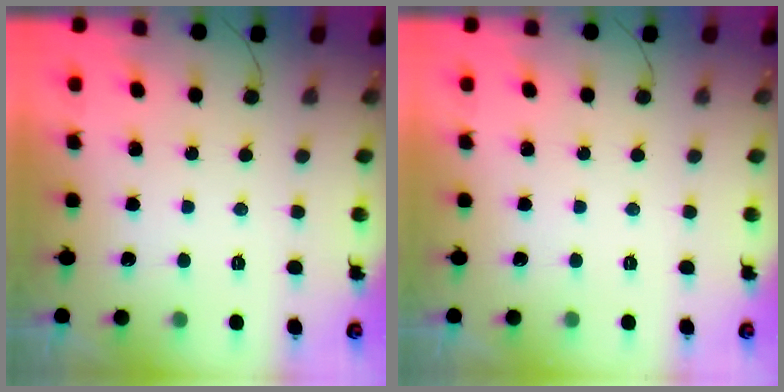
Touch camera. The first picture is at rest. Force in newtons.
{"total": 0.0}